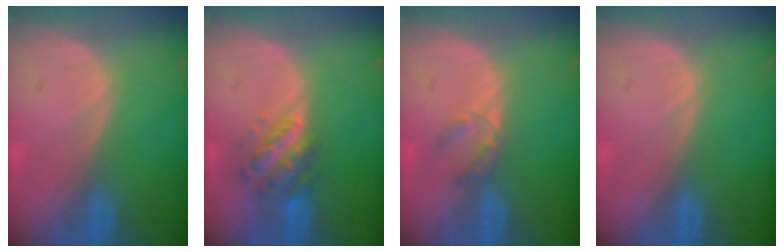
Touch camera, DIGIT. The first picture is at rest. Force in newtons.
{"total": 5.9, "press": 5.5, "slide": 2.2}
{"total": 2.5, "press": 2.3, "slide": 1.0}
{"total": 0.0}